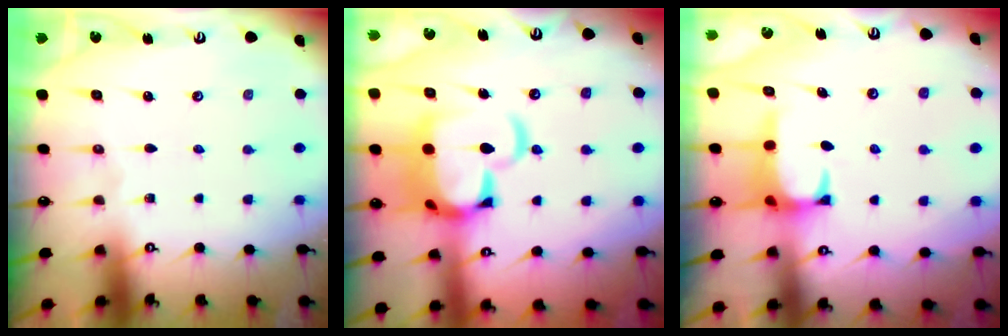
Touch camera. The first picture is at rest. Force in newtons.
{"total": 11.4, "press": 11.3, "slide": 1.6}
{"total": 0.9, "press": 0.7, "slide": 0.7}